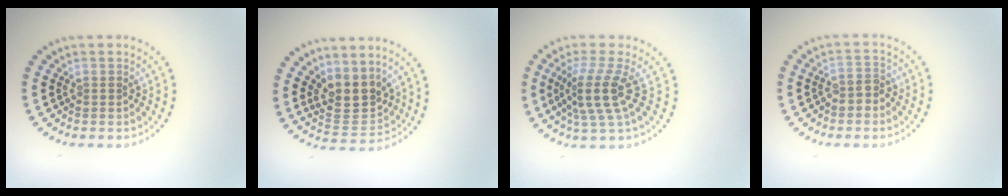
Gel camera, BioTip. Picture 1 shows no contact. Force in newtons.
{"total": 3.8, "press": 3.4, "slide": 1.7}
{"total": 3.9, "press": 2.8, "slide": 2.7}
{"total": 1.8, "press": 1.6, "slide": 0.9}